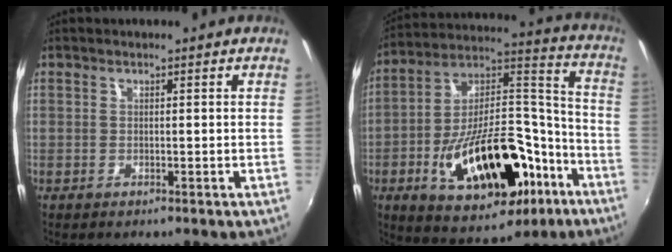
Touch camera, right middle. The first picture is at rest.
{"total": 26.0, "force": [-11.3, 12.6, 19.7], "torque": [-0.335, 0.022, -0.155]}